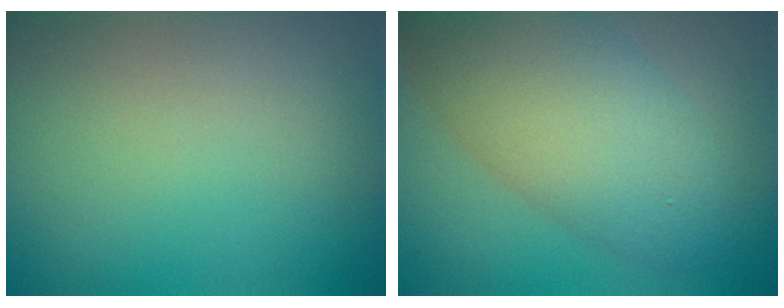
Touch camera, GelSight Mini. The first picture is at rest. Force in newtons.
{"total": 8.1, "press": 8.1, "slide": 0.3}